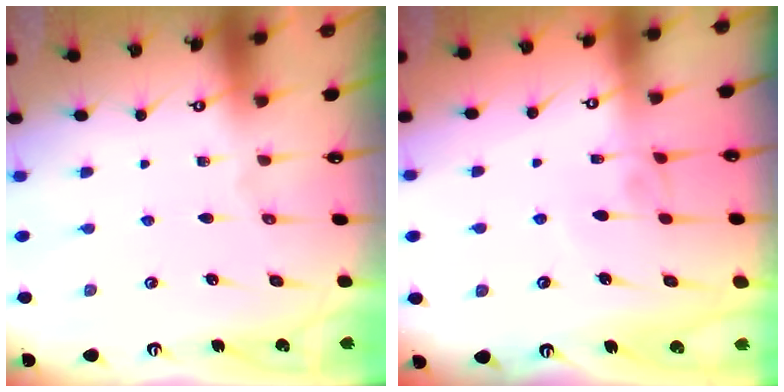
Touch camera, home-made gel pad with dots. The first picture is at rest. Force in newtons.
{"total": 2.6, "press": 2.6, "slide": 0.4}